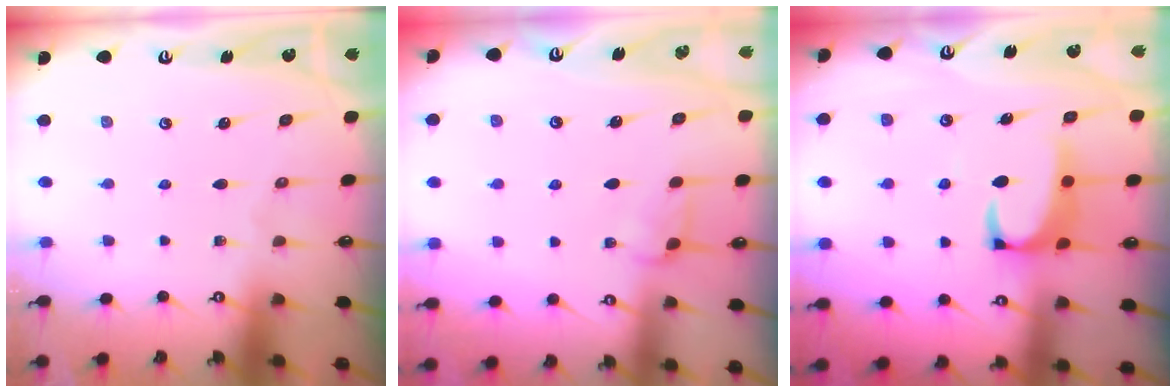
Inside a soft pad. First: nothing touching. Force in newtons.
{"total": 0.9, "press": 0.8, "slide": 0.4}
{"total": 2.2, "press": 2.0, "slide": 1.0}